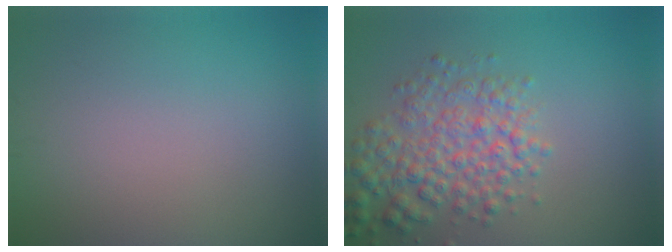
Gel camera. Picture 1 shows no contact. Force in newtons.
{"total": 5.4, "press": 5.4, "slide": 0.2}